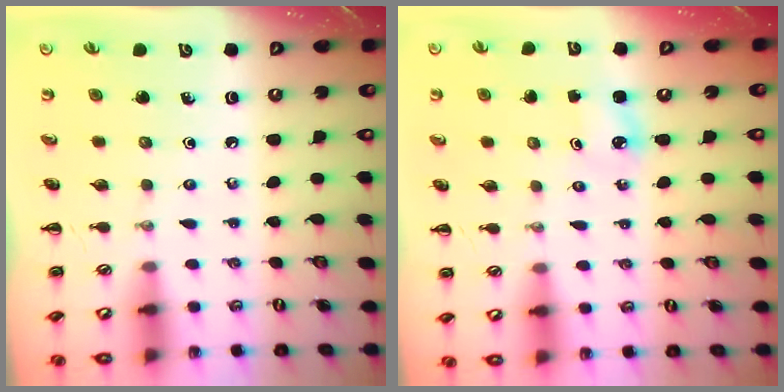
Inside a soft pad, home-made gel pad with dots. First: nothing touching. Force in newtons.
{"total": 2.2, "press": 2.1, "slide": 0.4}